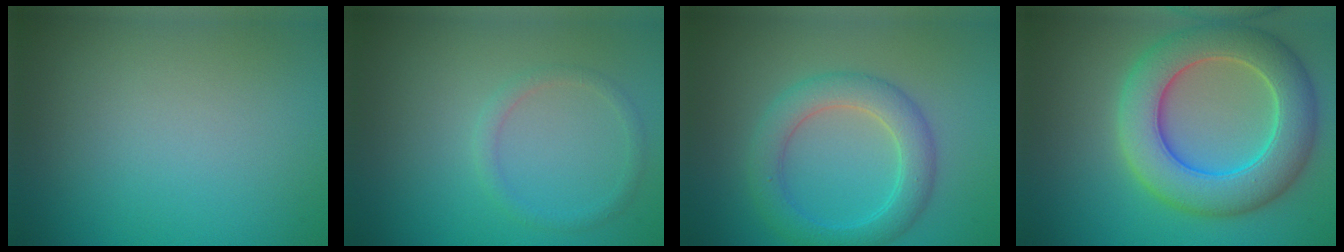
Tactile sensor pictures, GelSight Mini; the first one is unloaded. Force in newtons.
{"total": 1.3, "press": 1.3, "slide": 0.0}
{"total": 4.3, "press": 4.3, "slide": 0.1}
{"total": 8.5, "press": 8.4, "slide": 0.4}